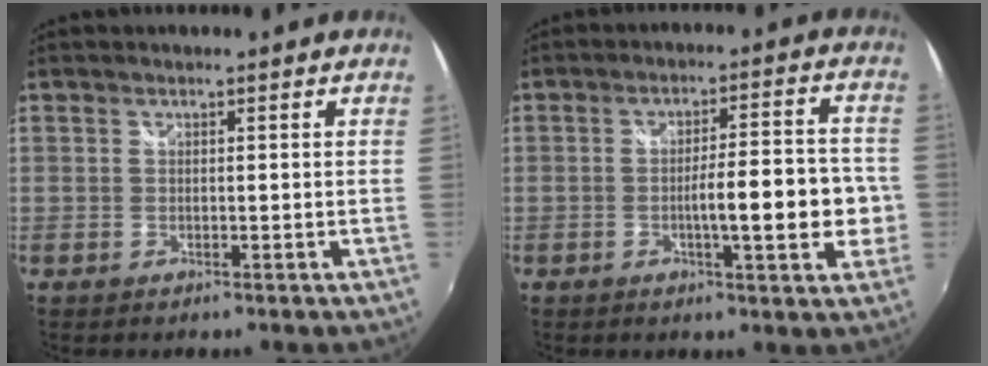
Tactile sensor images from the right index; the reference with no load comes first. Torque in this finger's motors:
{"motor_torque": [1.83, 0.31, 0.35, 0.05]}